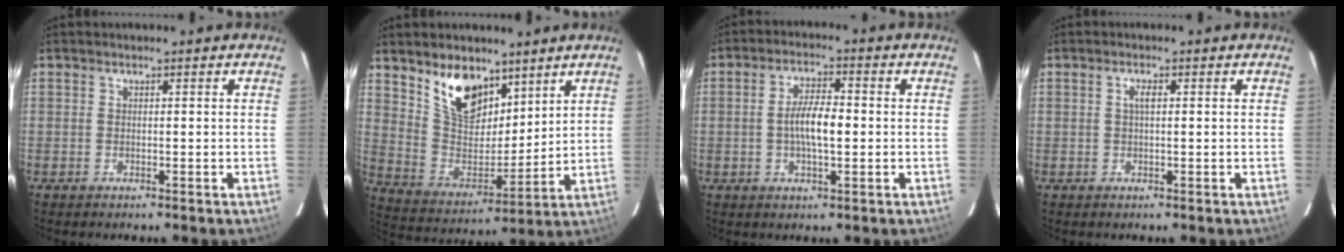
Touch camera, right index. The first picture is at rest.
{"total": 13.5, "force": [8.8, 7.1, 7.4], "torque": [-0.142, -0.003, 0.174]}
{"total": 6.4, "force": [-0.5, 2.0, 6.0], "torque": [-0.112, 0.007, -0.009]}
{"total": 1.5, "force": [0.3, 0.4, 1.4], "torque": [-0.027, 0.004, 0.003]}